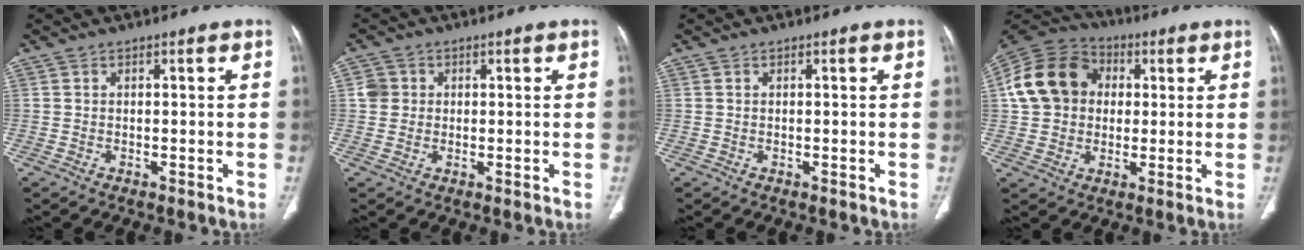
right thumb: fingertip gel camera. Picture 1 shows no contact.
{"total": 3.1, "force": [0.5, 2.9, 0.8], "torque": [0.004, 0.005, 0.008]}
{"total": 0.0}
{"total": 15.4, "force": [2.3, 12.9, 8.2], "torque": [-0.148, 0.024, 0.033]}